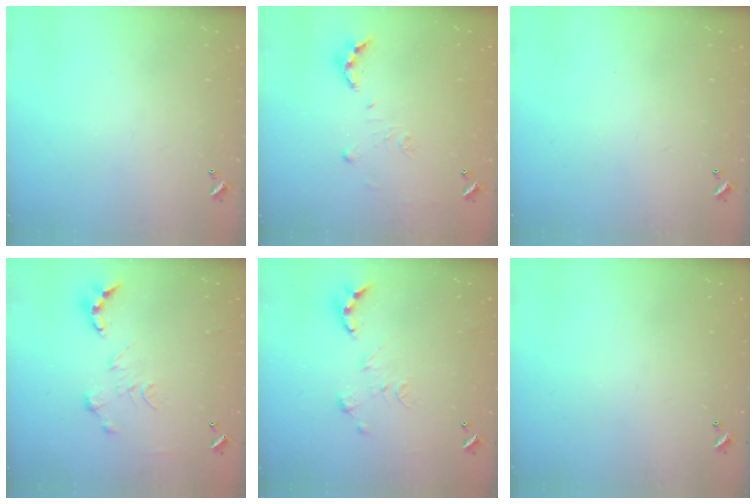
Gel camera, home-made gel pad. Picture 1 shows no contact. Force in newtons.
{"total": 7.0, "press": 7.0, "slide": 0.5}
{"total": 0.0}
{"total": 0.0}
{"total": 0.0}
{"total": 0.0}